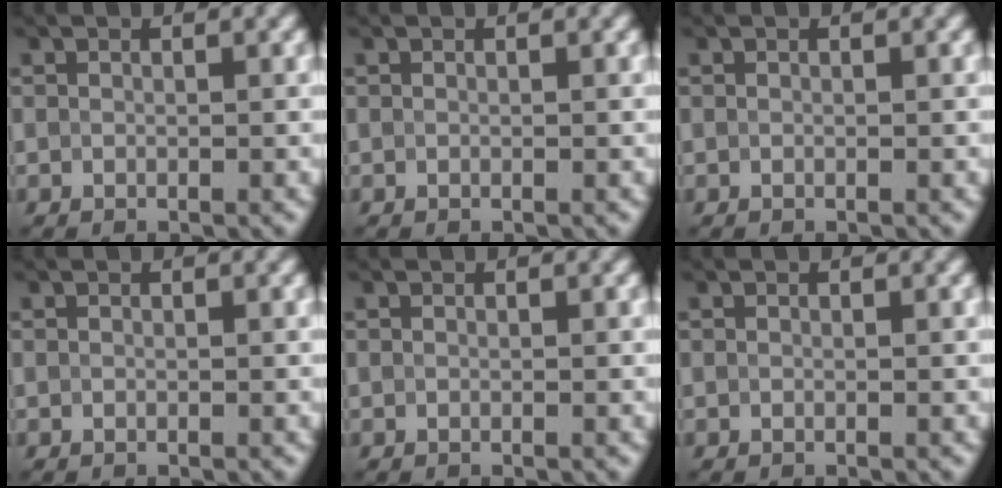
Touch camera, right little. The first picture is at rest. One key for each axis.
{"total": 0.0}
{"total": 0.0}
{"total": 0.0}
{"total": 0.0}
{"total": 0.0}